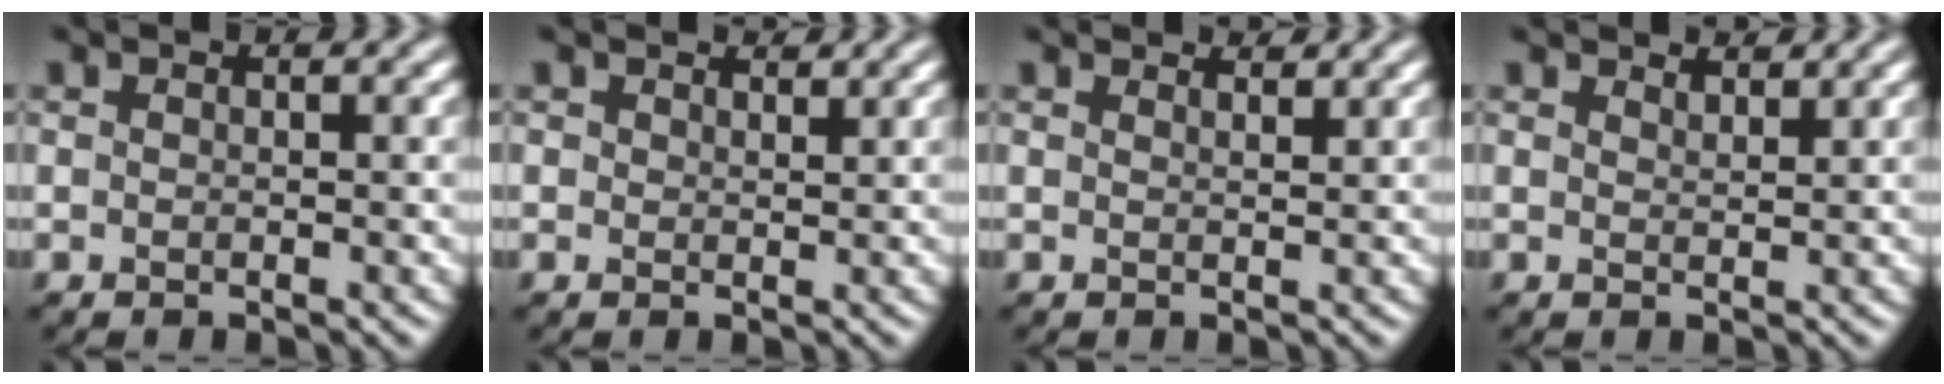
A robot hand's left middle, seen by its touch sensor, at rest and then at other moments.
{"total": 1.0, "force": [0.9, 0.4, -0.2], "torque": [0.004, -0.001, 0.013]}
{"total": 2.3, "force": [2.1, 0.7, 0.6], "torque": [0.012, 0.003, 0.009]}
{"total": 1.9, "force": [1.9, 0.1, 0.0], "torque": [0.004, -0.002, 0.024]}